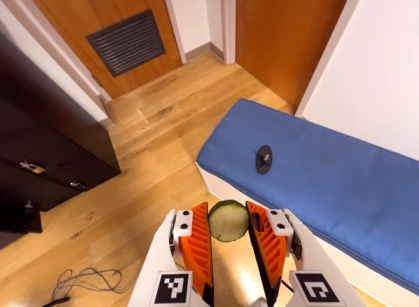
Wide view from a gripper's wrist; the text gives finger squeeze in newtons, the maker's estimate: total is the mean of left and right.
{"total": 9.3, "left": 9.5, "right": 9.1}